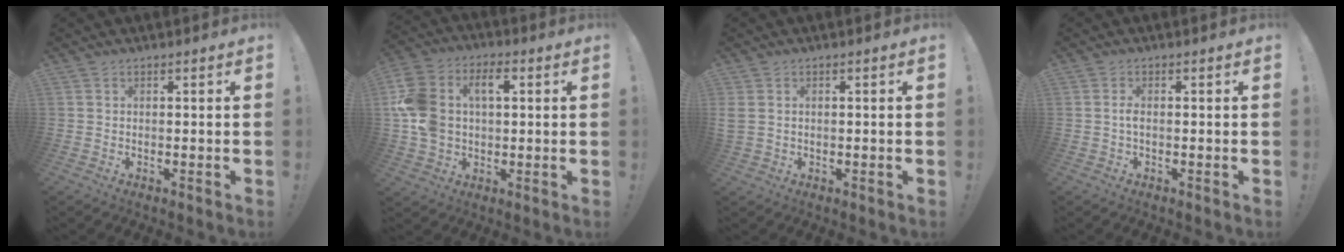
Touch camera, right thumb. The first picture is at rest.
{"total": 15.1, "force": [2.9, 10.8, 10.2], "torque": [-0.223, -0.001, 0.049]}
{"total": 2.3, "force": [0.5, 1.9, 1.1], "torque": [-0.029, 0.004, 0.010]}
{"total": 1.7, "force": [-0.5, 0.5, 1.5], "torque": [-0.030, 0.006, -0.010]}